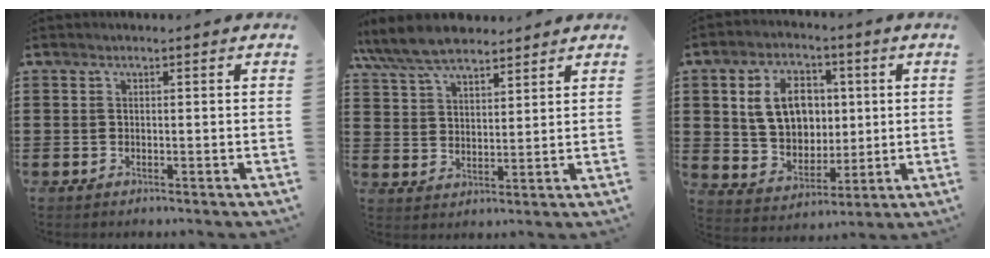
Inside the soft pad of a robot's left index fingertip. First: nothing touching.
{"total": 8.0, "force": [6.9, 2.4, 3.0], "torque": [-0.084, -0.010, 0.130]}
{"total": 9.7, "force": [2.0, 7.4, 6.0], "torque": [-0.121, 0.015, 0.035]}